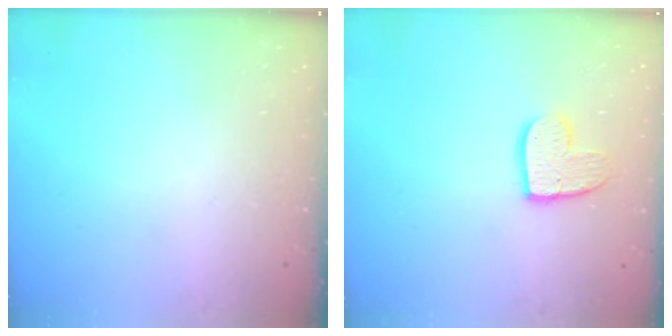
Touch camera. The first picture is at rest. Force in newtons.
{"total": 10.7, "press": 10.7, "slide": 1.0}